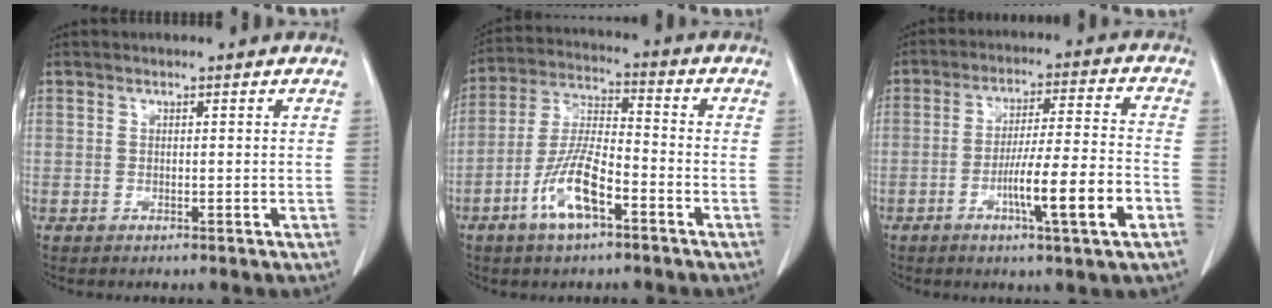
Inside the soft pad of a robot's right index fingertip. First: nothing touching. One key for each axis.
{"total": 9.9, "fx": -4.8, "fy": 2.5, "fz": 8.3, "tx": -0.180, "ty": -0.002, "tz": -0.092}
{"total": 11.6, "fx": -4.4, "fy": -0.1, "fz": 10.7, "tx": -0.178, "ty": -0.003, "tz": -0.071}